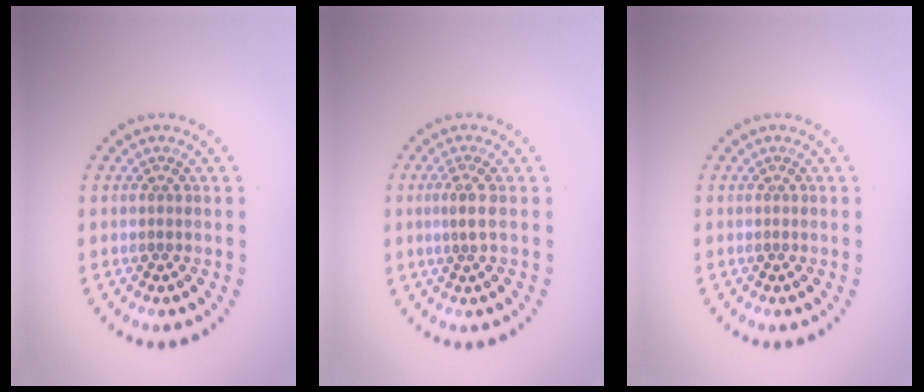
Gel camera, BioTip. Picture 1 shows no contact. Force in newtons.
{"total": 1.7, "press": 1.3, "slide": 1.1}
{"total": 0.0}